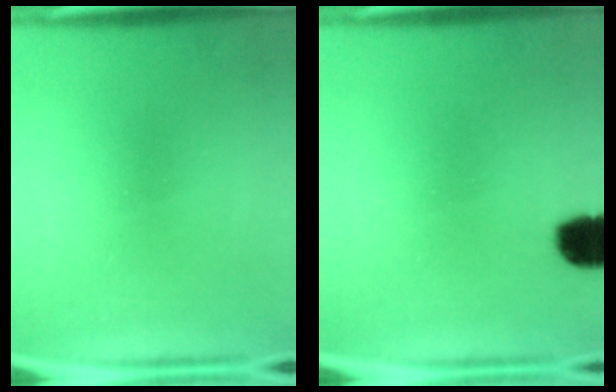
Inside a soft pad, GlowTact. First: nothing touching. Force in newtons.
{"total": 5.8}